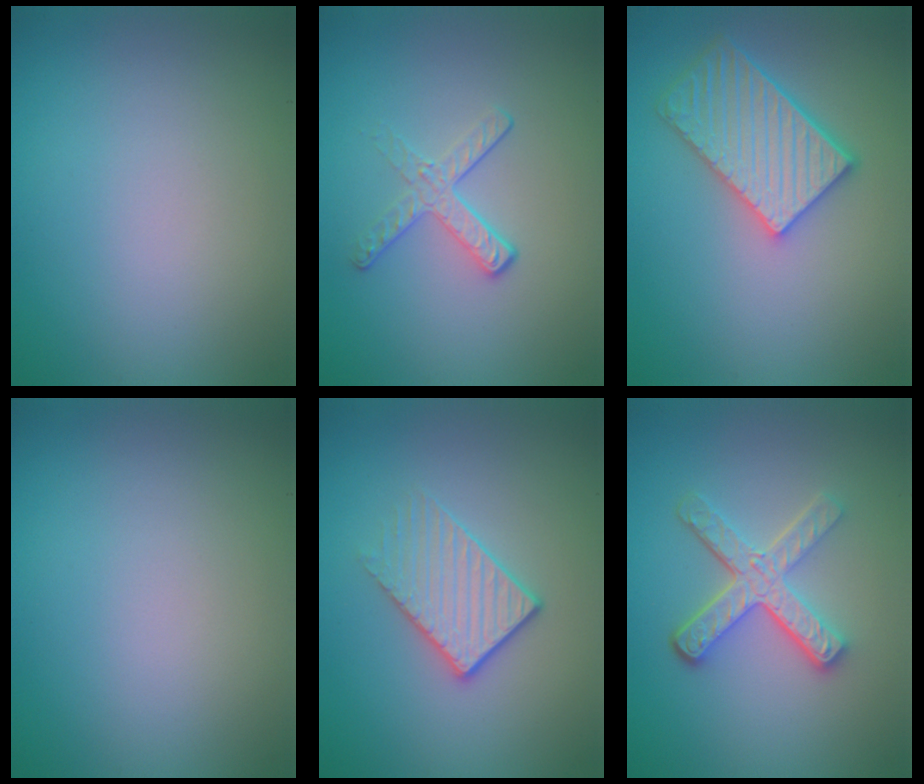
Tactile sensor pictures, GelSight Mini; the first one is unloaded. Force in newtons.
{"total": 2.1, "press": 1.4, "slide": 1.6}
{"total": 5.2, "press": 4.6, "slide": 2.4}
{"total": 0.0}
{"total": 2.6, "press": 2.3, "slide": 1.2}
{"total": 4.6, "press": 3.4, "slide": 3.0}